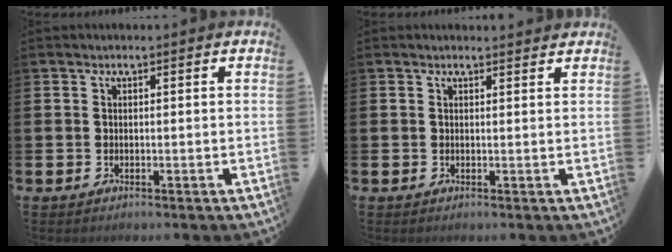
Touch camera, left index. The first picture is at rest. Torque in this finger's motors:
{"motor_torque": [0.77, -1.06, -0.02, -0.01]}